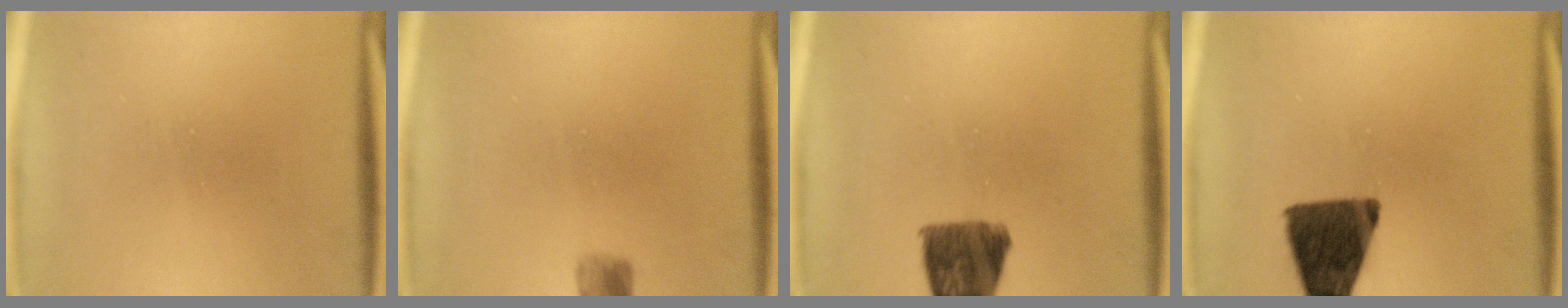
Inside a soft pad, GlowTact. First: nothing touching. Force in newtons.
{"total": 2.4}
{"total": 9.7}
{"total": 13.7}